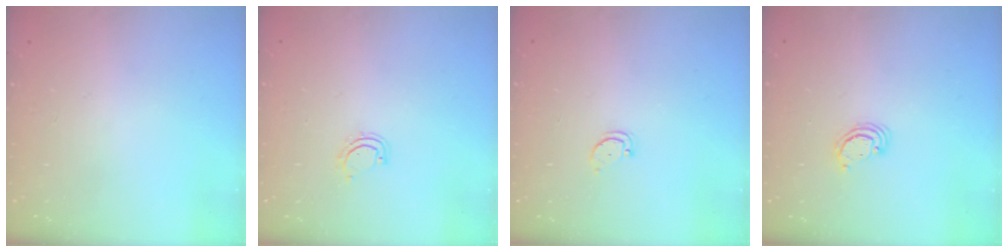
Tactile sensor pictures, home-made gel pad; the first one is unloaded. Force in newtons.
{"total": 4.7, "press": 4.4, "slide": 1.6}
{"total": 2.5, "press": 2.4, "slide": 0.4}
{"total": 2.6, "press": 2.5, "slide": 0.2}